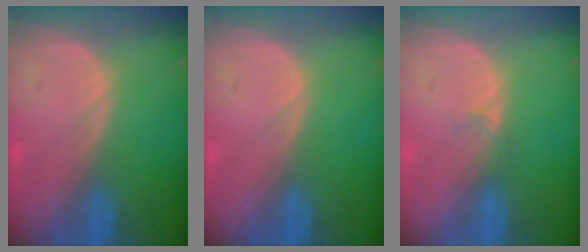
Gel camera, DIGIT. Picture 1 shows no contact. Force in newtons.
{"total": 0.0}
{"total": 0.9, "press": 0.8, "slide": 0.2}